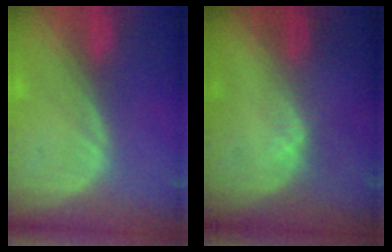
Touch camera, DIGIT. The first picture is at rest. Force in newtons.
{"total": 1.4, "press": 1.2, "slide": 0.7}